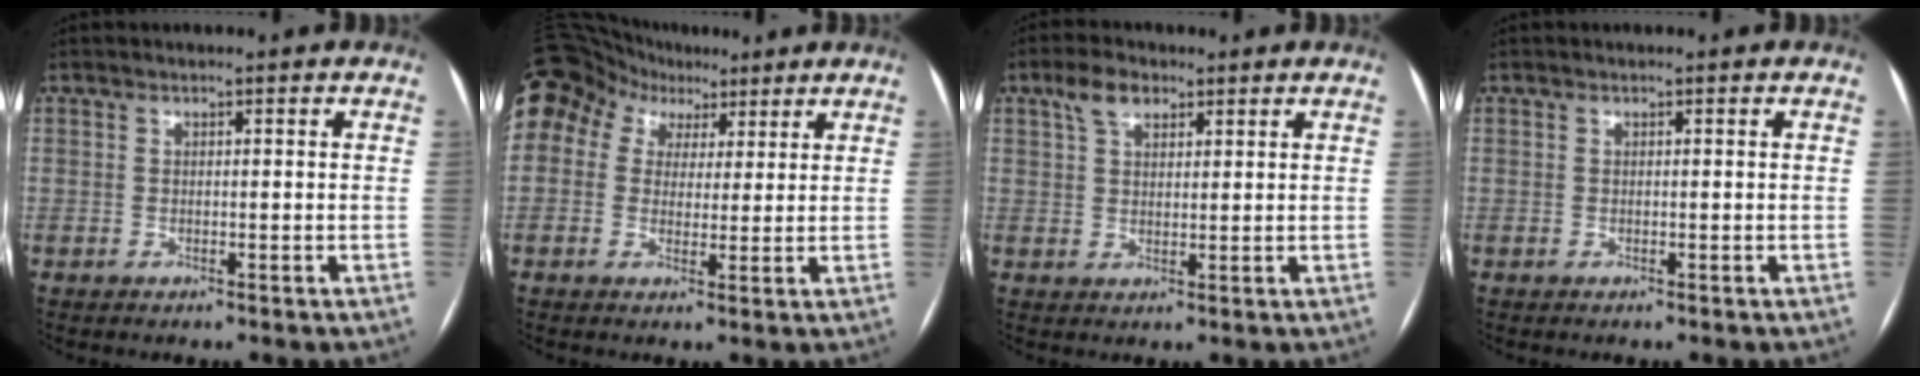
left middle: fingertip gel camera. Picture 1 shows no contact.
{"total": 22.9, "force": [11.4, 17.6, 9.4], "torque": [-0.302, 0.109, 0.216]}
{"total": 4.4, "force": [2.7, 2.3, 2.7], "torque": [-0.059, 0.018, 0.053]}
{"total": 0.0}